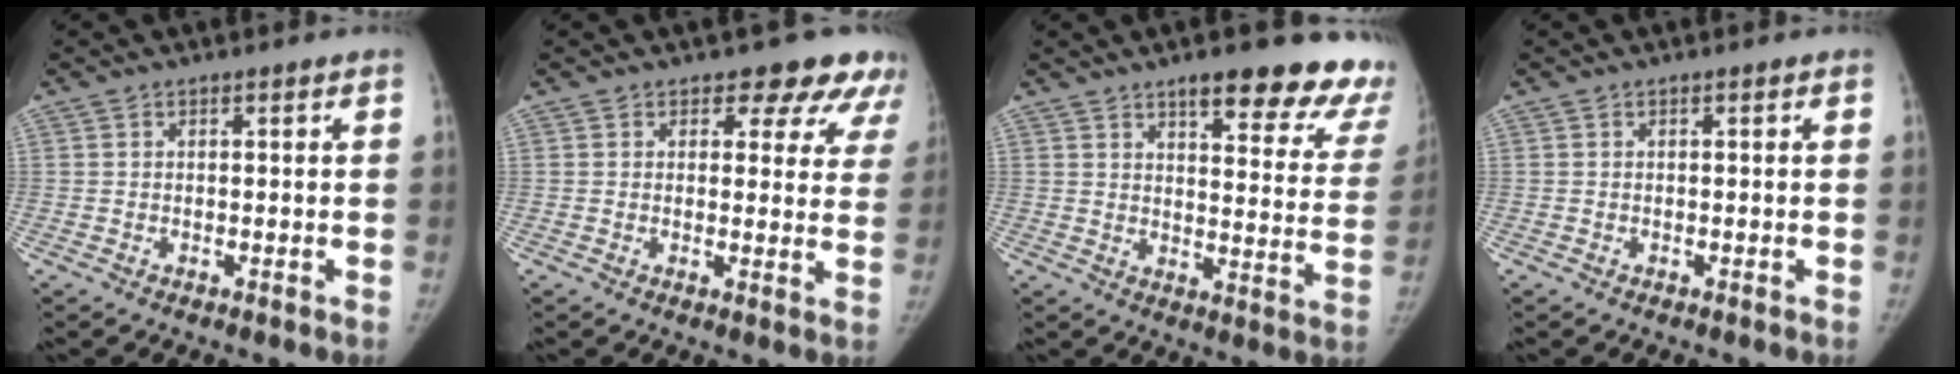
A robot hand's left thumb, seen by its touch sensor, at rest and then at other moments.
{"total": 9.4, "force": [7.3, 5.1, 3.1], "torque": [0.021, -0.031, 0.059]}
{"total": 20.9, "force": [15.9, 6.0, 12.2], "torque": [-0.107, -0.078, 0.182]}
{"total": 0.0}